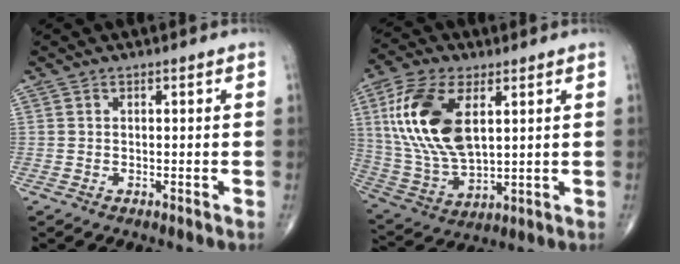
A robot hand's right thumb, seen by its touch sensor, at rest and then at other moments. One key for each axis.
{"total": 18.3, "fx": 5.2, "fy": 9.5, "fz": 14.7, "tx": -0.297, "ty": -0.014, "tz": 0.103}